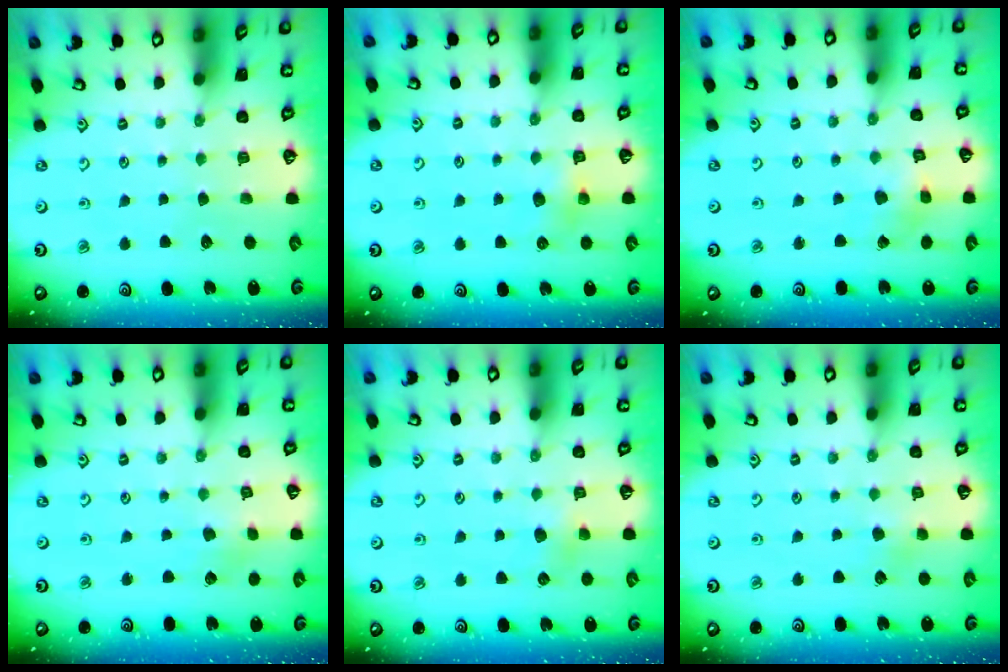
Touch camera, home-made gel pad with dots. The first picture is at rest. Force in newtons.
{"total": 5.6, "press": 5.6, "slide": 0.7}
{"total": 2.8, "press": 2.8, "slide": 0.1}
{"total": 1.4, "press": 1.4, "slide": 0.1}
{"total": 4.5, "press": 4.4, "slide": 0.7}
{"total": 4.4, "press": 4.4, "slide": 0.5}